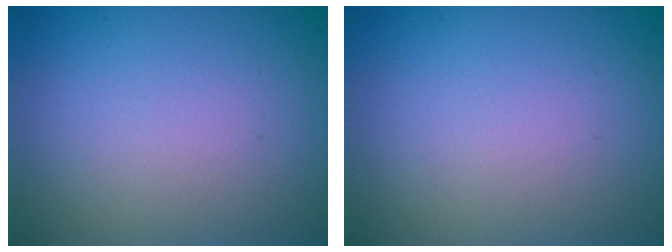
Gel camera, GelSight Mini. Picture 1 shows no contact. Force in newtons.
{"total": 0.0}